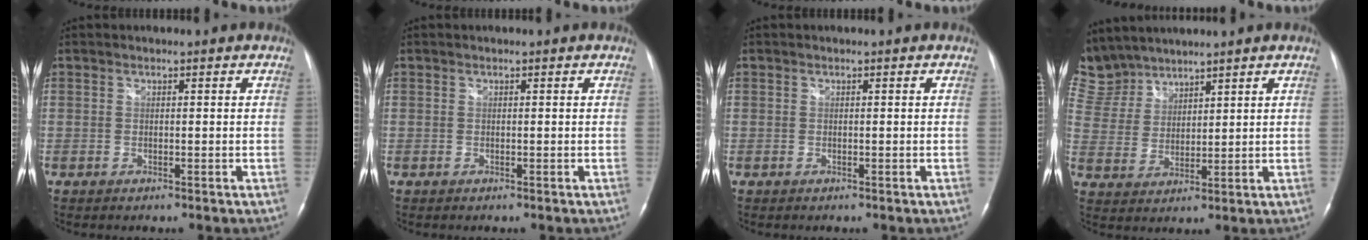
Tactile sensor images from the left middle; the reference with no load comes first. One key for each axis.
{"total": 0.0}
{"total": 0.0}
{"total": 10.4, "fx": 9.4, "fy": 4.4, "fz": 1.0, "tx": -0.045, "ty": 0.019, "tz": 0.207}